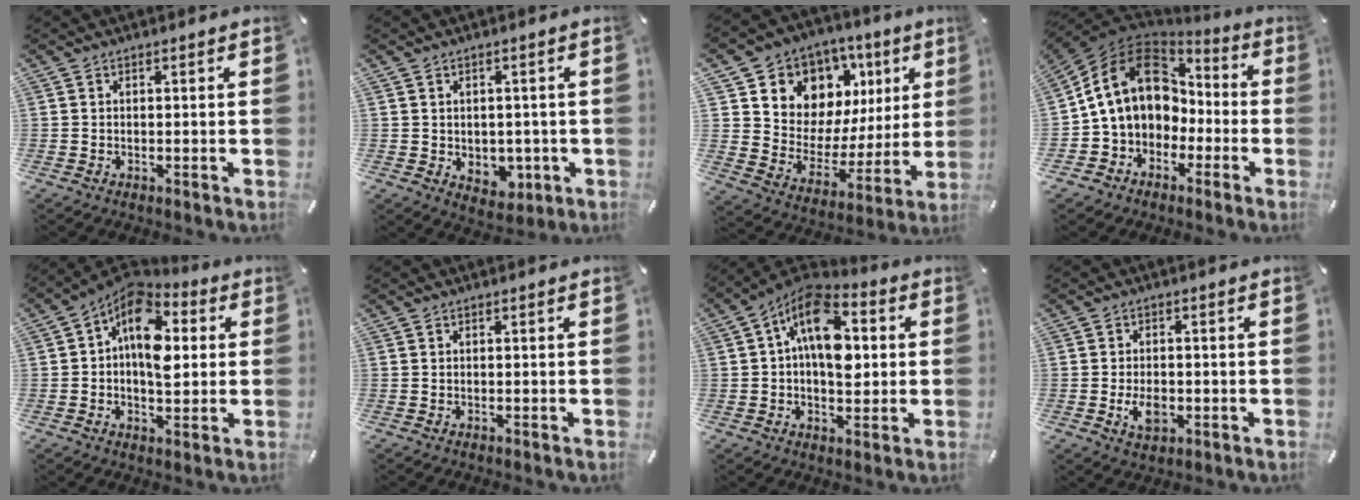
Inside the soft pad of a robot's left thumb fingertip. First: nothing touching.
{"total": 4.0, "force": [0.1, 3.8, 1.4], "torque": [-0.004, -0.001, 0.002]}
{"total": 9.8, "force": [5.5, 8.0, 1.3], "torque": [-0.023, -0.072, 0.104]}
{"total": 16.5, "force": [2.1, 13.3, 9.5], "torque": [-0.201, 0.015, 0.040]}
{"total": 14.1, "force": [2.8, 8.8, 10.7], "torque": [-0.181, -0.027, 0.047]}
{"total": 0.0}
{"total": 15.2, "force": [2.7, 9.0, 11.9], "torque": [-0.205, -0.015, 0.044]}
{"total": 5.2, "force": [-1.2, 3.3, 3.9], "torque": [-0.078, -0.002, -0.025]}